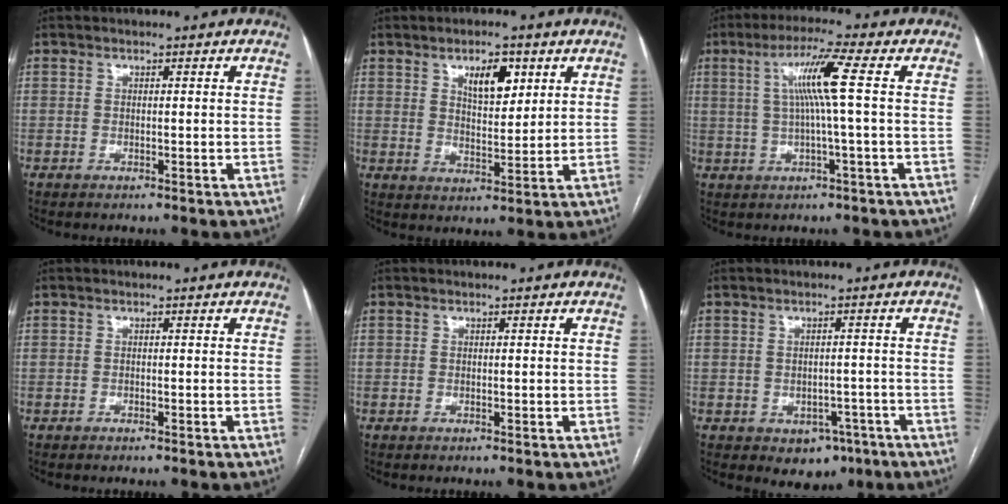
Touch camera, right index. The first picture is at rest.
{"total": 6.4, "force": [3.1, 2.6, 4.9], "torque": [-0.081, 0.001, 0.055]}
{"total": 7.6, "force": [1.2, -1.2, 7.5], "torque": [-0.139, 0.011, 0.028]}
{"total": 0.0}
{"total": 0.0}
{"total": 4.9, "force": [-2.5, 3.4, 2.4], "torque": [-0.018, 0.005, -0.022]}